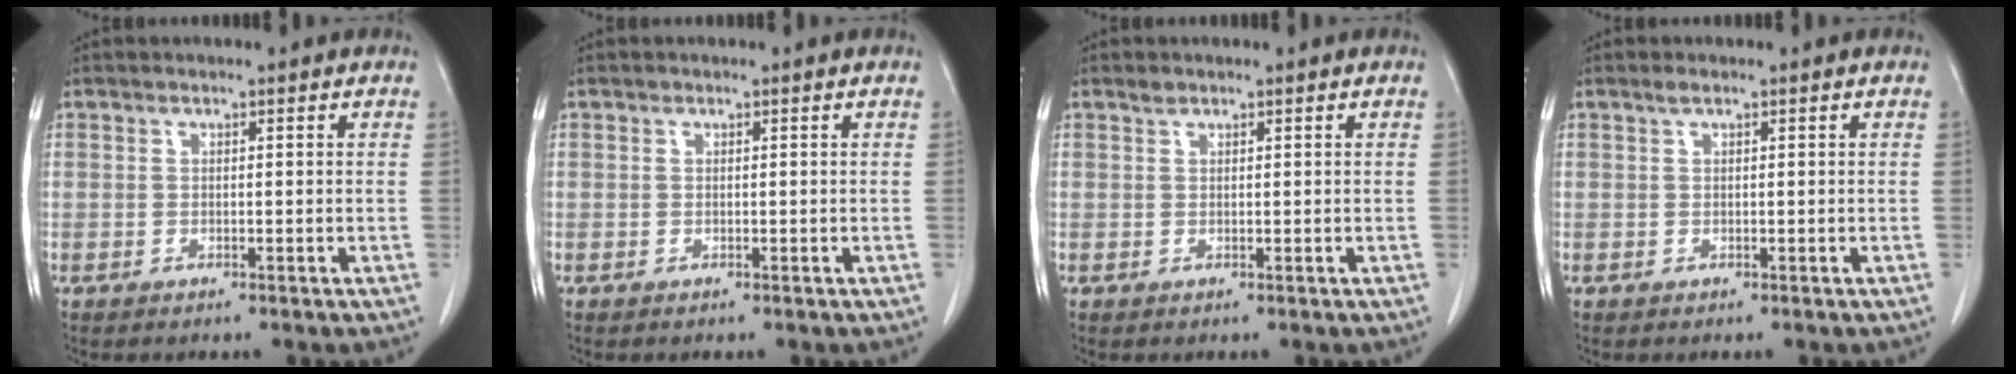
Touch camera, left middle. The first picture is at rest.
{"total": 0.0}
{"total": 0.7, "force": [0.6, 0.3, 0.1], "torque": [-0.007, 0.000, 0.011]}
{"total": 0.7, "force": [0.5, 0.1, 0.5], "torque": [-0.014, 0.004, 0.009]}